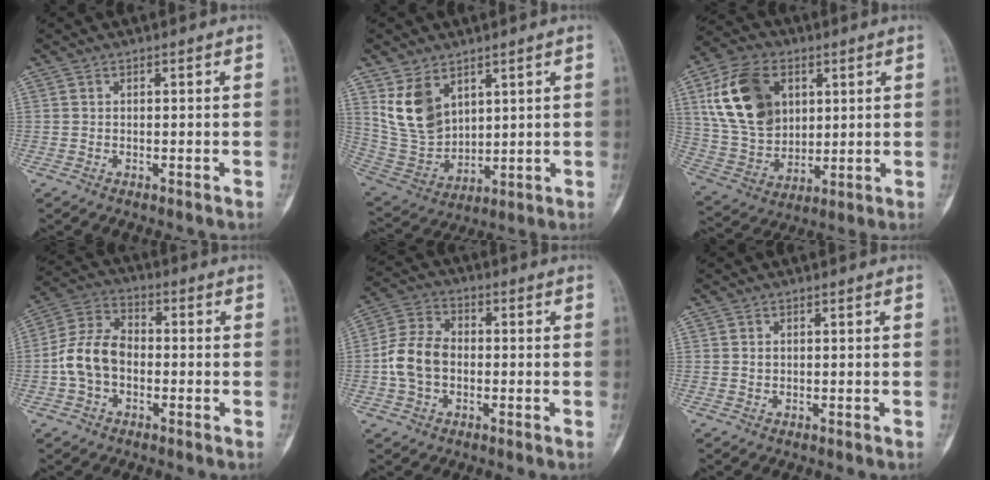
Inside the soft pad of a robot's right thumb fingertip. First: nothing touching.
{"total": 11.6, "force": [5.6, 7.7, 6.6], "torque": [-0.104, -0.026, 0.134]}
{"total": 17.8, "force": [5.7, 12.5, 11.3], "torque": [-0.192, -0.009, 0.115]}
{"total": 10.1, "force": [-1.7, 7.0, 7.0], "torque": [-0.130, 0.034, -0.043]}
{"total": 9.2, "force": [-1.1, 6.6, 6.3], "torque": [-0.118, 0.025, -0.030]}
{"total": 0.8, "force": [0.2, 0.6, 0.4], "torque": [-0.003, 0.001, 0.005]}